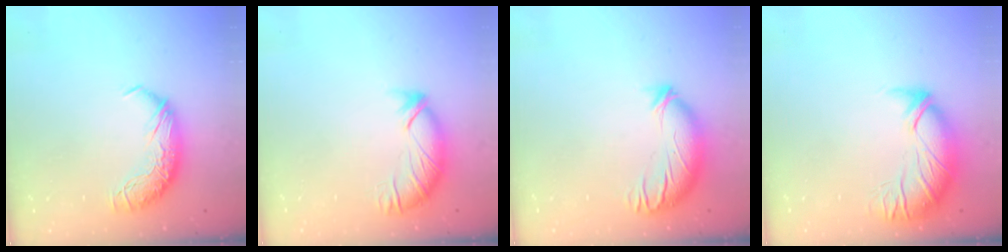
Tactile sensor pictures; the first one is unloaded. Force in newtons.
{"total": 3.2, "press": 3.1, "slide": 0.8}
{"total": 3.6, "press": 2.6, "slide": 2.5}
{"total": 2.7, "press": 1.2, "slide": 2.4}